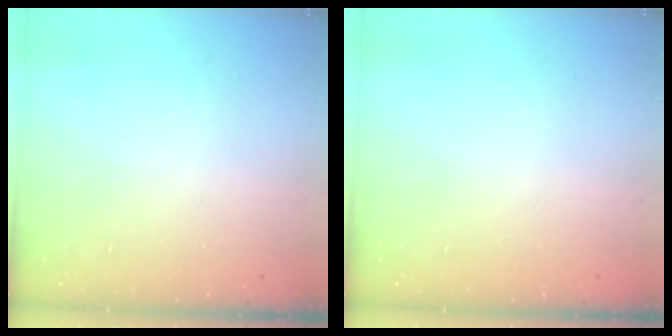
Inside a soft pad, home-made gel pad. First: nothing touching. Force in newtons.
{"total": 0.0}